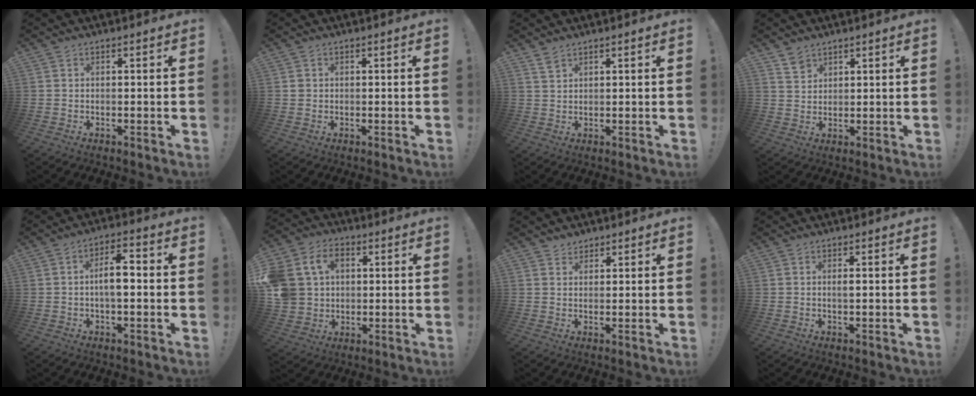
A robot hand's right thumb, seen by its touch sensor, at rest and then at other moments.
{"total": 1.0, "force": [0.2, 1.0, 0.2], "torque": [-0.006, 0.004, 0.005]}
{"total": 2.7, "force": [2.1, 1.0, 1.3], "torque": [-0.014, -0.015, 0.038]}
{"total": 4.7, "force": [3.5, 3.1, 1.0], "torque": [-0.004, -0.024, 0.064]}
{"total": 7.6, "force": [-0.6, 3.1, 6.9], "torque": [-0.114, 0.010, -0.016]}
{"total": 14.2, "force": [4.0, 11.6, 7.1], "torque": [-0.144, -0.004, 0.082]}
{"total": 2.4, "force": [2.0, 1.3, 0.0], "torque": [0.005, -0.012, 0.037]}
{"total": 1.0, "force": [0.0, 0.1, 1.0], "torque": [-0.014, -0.001, -0.001]}